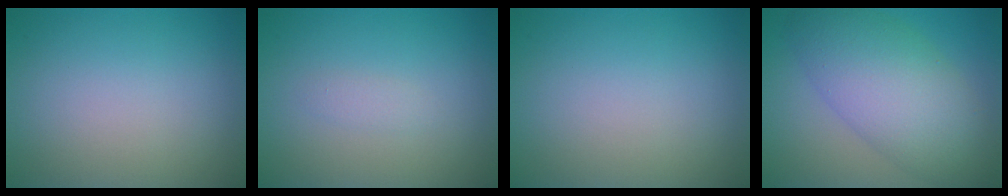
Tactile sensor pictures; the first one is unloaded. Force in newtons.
{"total": 0.8, "press": 0.8, "slide": 0.0}
{"total": 0.0}
{"total": 8.5, "press": 8.5, "slide": 0.2}